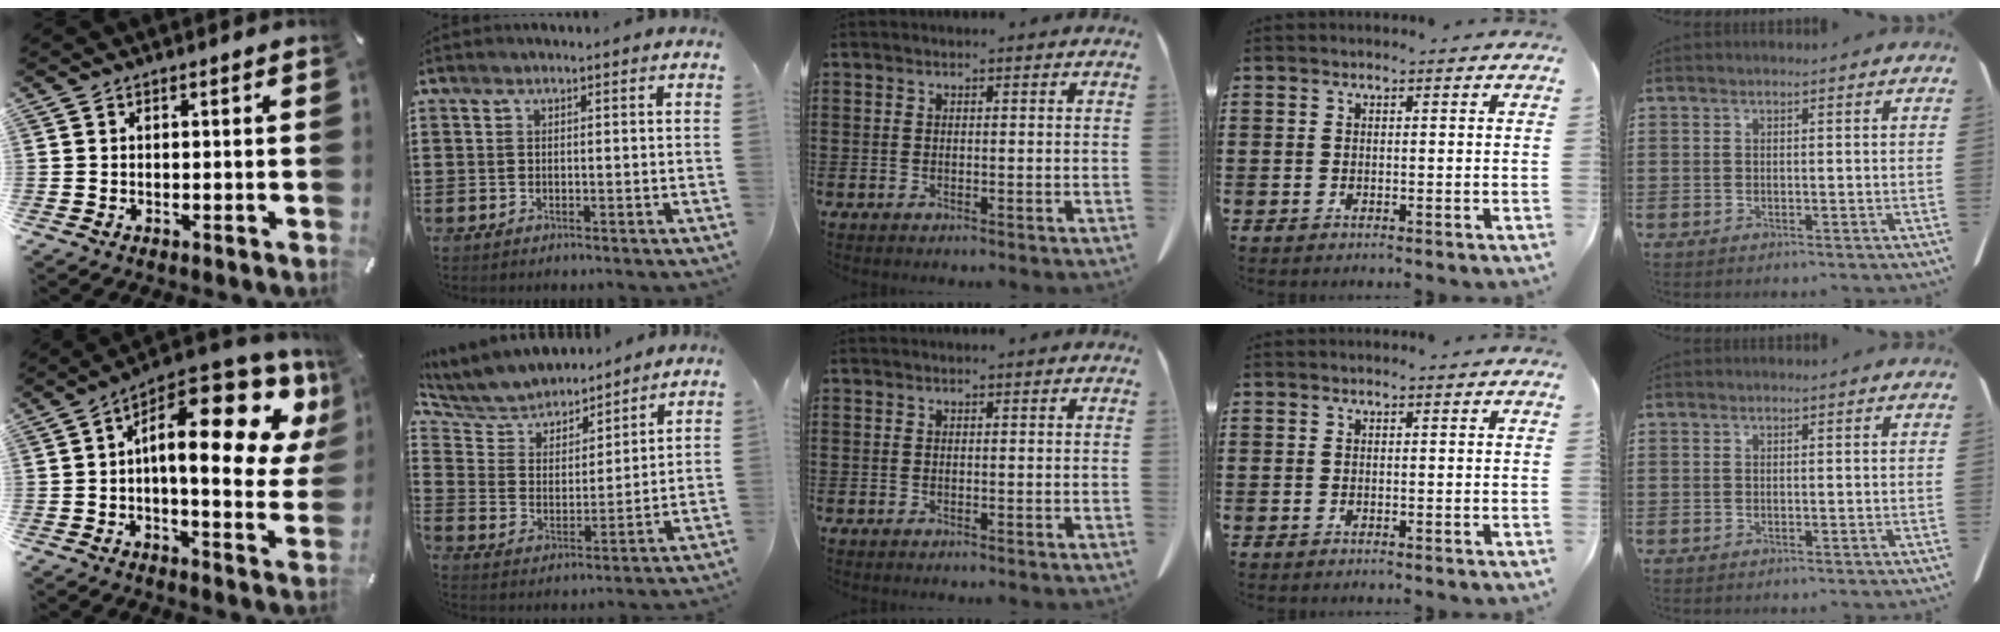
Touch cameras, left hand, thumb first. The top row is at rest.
{"thumb": {"total": 21.1, "force": [7.9, 7.9, 17.9], "torque": [-0.261, -0.066, 0.127]}, "index": {"total": 5.8, "force": [5.6, 1.6, 0.6], "torque": [-0.048, -0.034, 0.095]}}